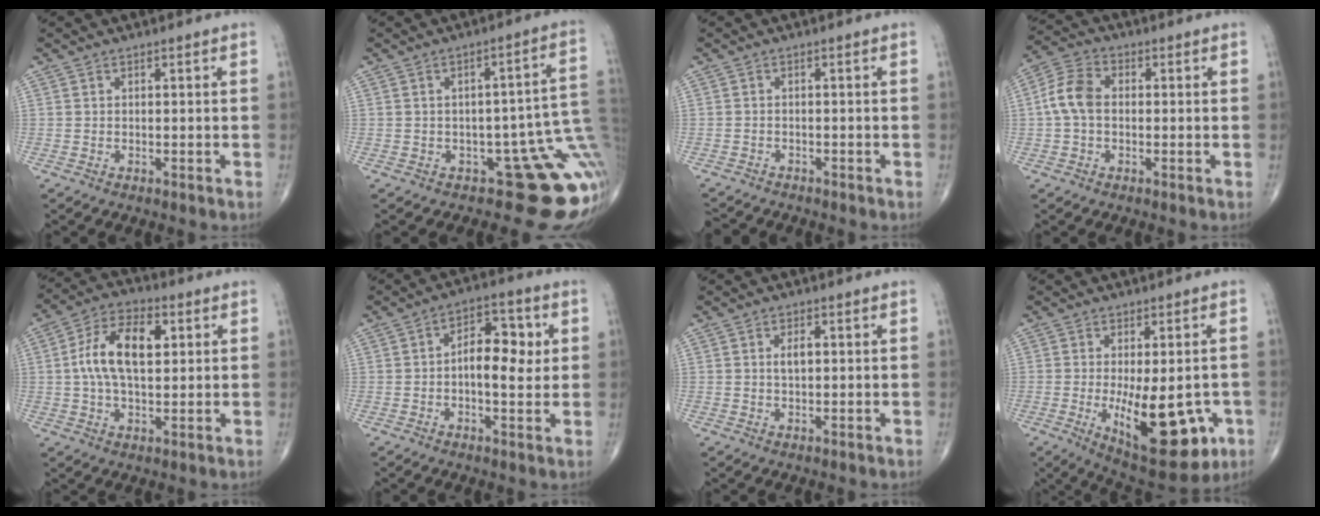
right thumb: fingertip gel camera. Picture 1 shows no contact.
{"total": 13.5, "force": [-4.5, 6.3, 11.1], "torque": [-0.059, 0.051, -0.051]}
{"total": 4.3, "force": [-3.9, 1.6, 0.5], "torque": [-0.012, 0.009, -0.060]}
{"total": 7.1, "force": [0.0, 4.8, 5.2], "torque": [-0.106, 0.023, -0.010]}
{"total": 12.5, "force": [2.1, 6.7, 10.4], "torque": [-0.185, 0.016, 0.033]}
{"total": 9.3, "force": [0.6, 4.9, 7.9], "torque": [-0.097, 0.015, 0.003]}
{"total": 2.4, "force": [0.4, 1.2, 2.1], "torque": [-0.035, 0.002, 0.006]}
{"total": 17.3, "force": [-4.6, 7.4, 14.9], "torque": [-0.188, -0.014, -0.044]}